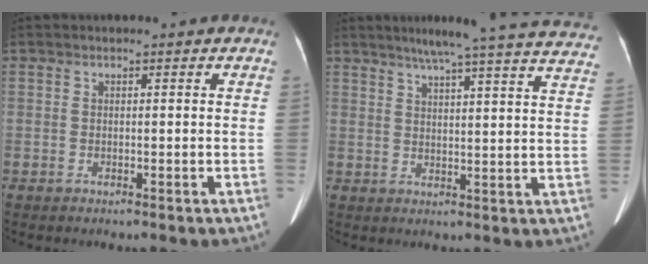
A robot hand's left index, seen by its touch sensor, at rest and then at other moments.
{"total": 24.2, "force": [21.9, 0.7, 10.3], "torque": [-0.145, -0.035, 0.252]}